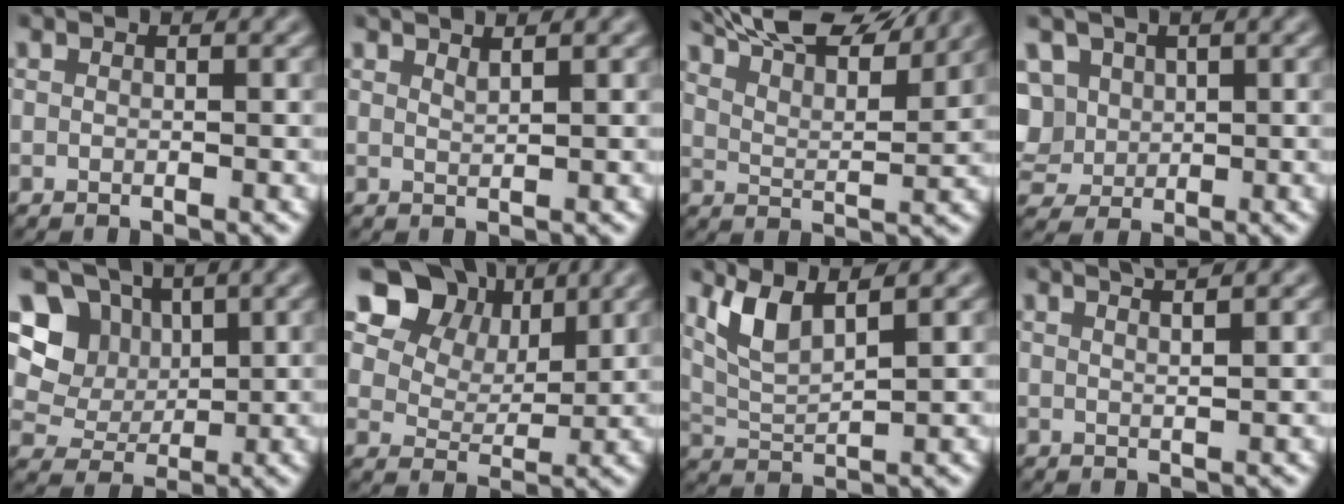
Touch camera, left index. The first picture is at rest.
{"total": 1.2, "force": [1.0, 0.2, 0.6], "torque": [-0.003, 0.001, 0.014]}
{"total": 13.1, "force": [10.4, 3.7, 7.0], "torque": [-0.108, 0.026, 0.127]}
{"total": 8.0, "force": [2.2, 6.5, 4.2], "torque": [-0.092, 0.028, 0.024]}
{"total": 7.0, "force": [3.0, 5.4, 3.2], "torque": [-0.062, 0.000, 0.049]}
{"total": 10.4, "force": [5.6, 7.3, 4.9], "torque": [-0.095, 0.002, 0.111]}
{"total": 4.1, "force": [2.5, 1.1, 3.1], "torque": [-0.070, 0.002, 0.056]}
{"total": 3.3, "force": [2.2, 1.1, 2.2], "torque": [-0.005, 0.016, -0.001]}